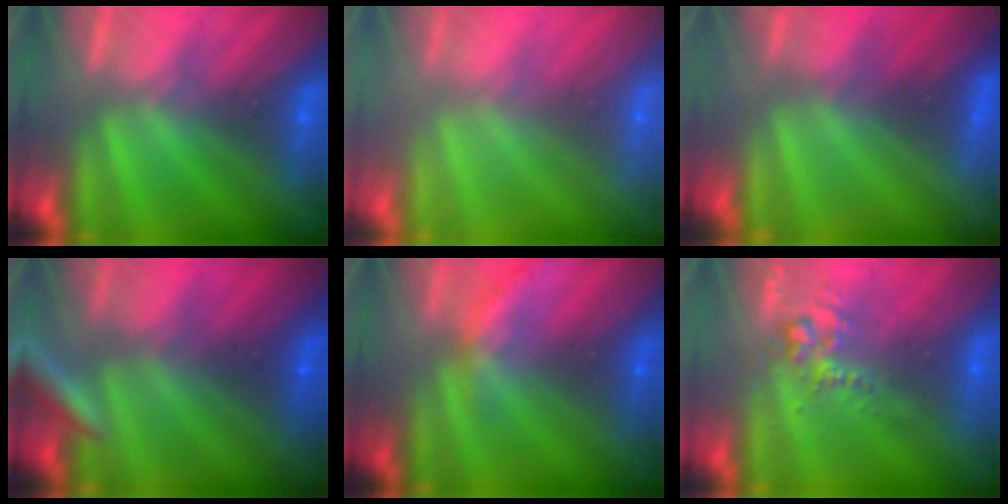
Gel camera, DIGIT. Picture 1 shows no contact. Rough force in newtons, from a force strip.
{"total": 2.5}
{"total": 3.7}
{"total": 2.7}
{"total": 1.9}
{"total": 2.6}